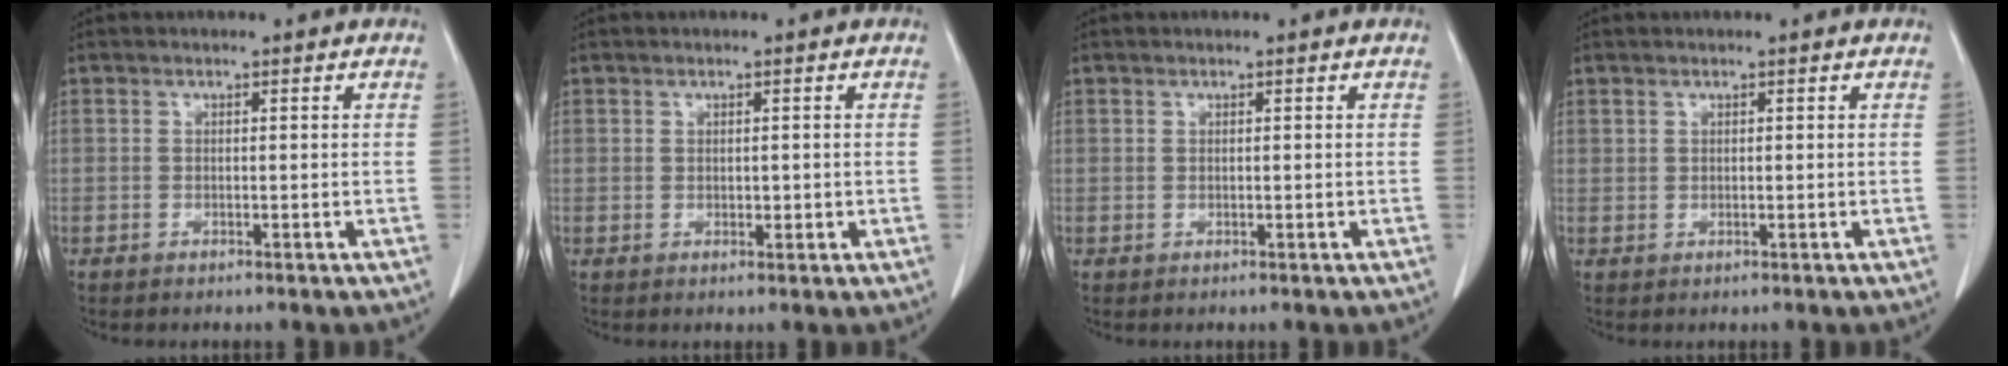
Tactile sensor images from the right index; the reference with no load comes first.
{"total": 1.2, "force": [0.0, 0.9, 0.9], "torque": [-0.010, 0.000, 0.002]}
{"total": 0.0}
{"total": 0.0}